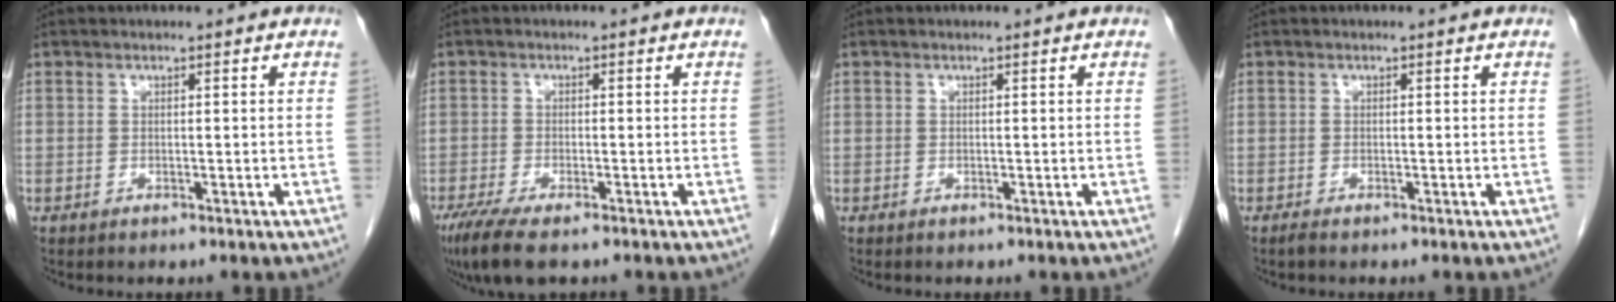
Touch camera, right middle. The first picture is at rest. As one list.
[{"total": 6.4, "force": [-4.4, 1.5, 4.4], "torque": [-0.083, -0.017, -0.073]}, {"total": 0.0}, {"total": 0.5, "force": [-0.4, 0.0, 0.3], "torque": [-0.009, -0.001, -0.009]}]